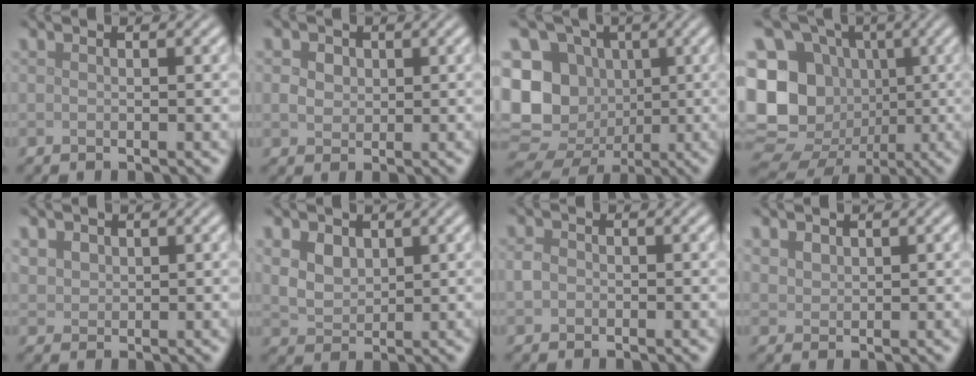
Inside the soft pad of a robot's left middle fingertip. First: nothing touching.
{"total": 2.6, "force": [1.0, 2.0, 1.3], "torque": [-0.027, 0.006, 0.013]}
{"total": 13.3, "force": [-1.1, 11.7, 6.2], "torque": [-0.129, -0.005, -0.039]}
{"total": 18.9, "force": [-1.7, 17.2, 7.6], "torque": [-0.186, 0.011, -0.058]}
{"total": 1.7, "force": [0.9, 1.3, 0.6], "torque": [-0.014, -0.001, 0.018]}
{"total": 3.4, "force": [1.6, 2.4, 1.8], "torque": [-0.044, 0.004, 0.028]}
{"total": 1.3, "force": [-0.2, 1.1, 0.6], "torque": [-0.012, -0.001, -0.011]}
{"total": 1.3, "force": [0.9, 0.9, 0.4], "torque": [-0.010, 0.001, 0.020]}